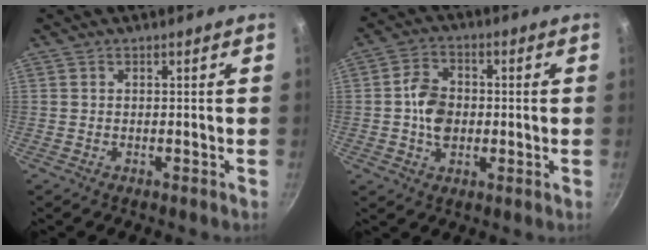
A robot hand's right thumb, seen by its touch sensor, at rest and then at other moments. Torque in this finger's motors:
{"motor_torque": [0.02, 1.54, 0.76, -0.09, 0.33]}